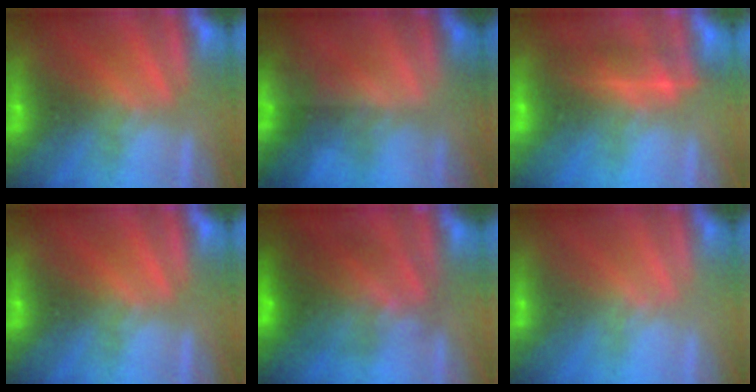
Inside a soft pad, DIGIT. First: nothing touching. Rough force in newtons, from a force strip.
{"total": 3.9}
{"total": 2.2}
{"total": 0.0}
{"total": 5.9}
{"total": 2.1}